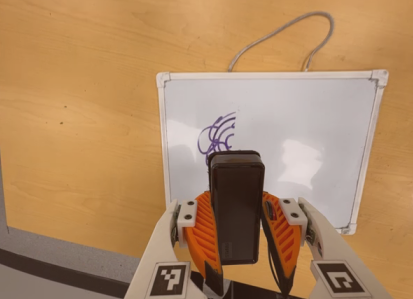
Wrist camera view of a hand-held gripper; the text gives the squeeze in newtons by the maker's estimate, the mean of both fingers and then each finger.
{"total": 7.3, "left": 6.4, "right": 8.2}